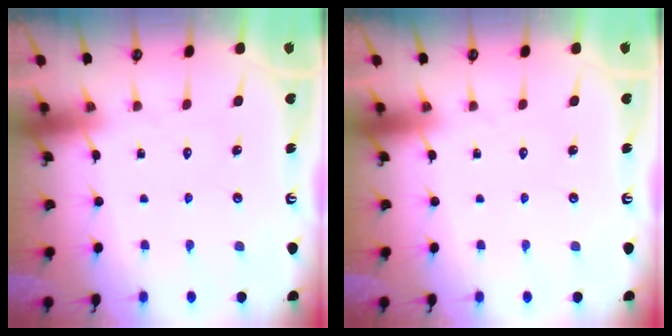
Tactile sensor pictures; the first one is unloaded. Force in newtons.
{"total": 0.0}